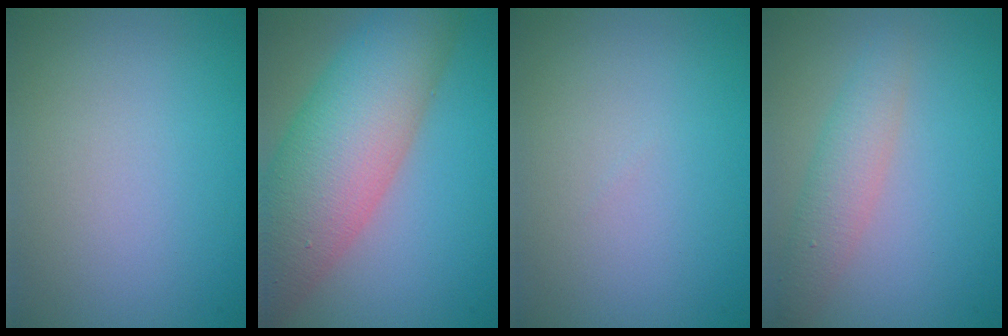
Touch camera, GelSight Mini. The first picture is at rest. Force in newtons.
{"total": 11.7, "press": 11.7, "slide": 0.6}
{"total": 0.0}
{"total": 2.9, "press": 2.9, "slide": 0.1}